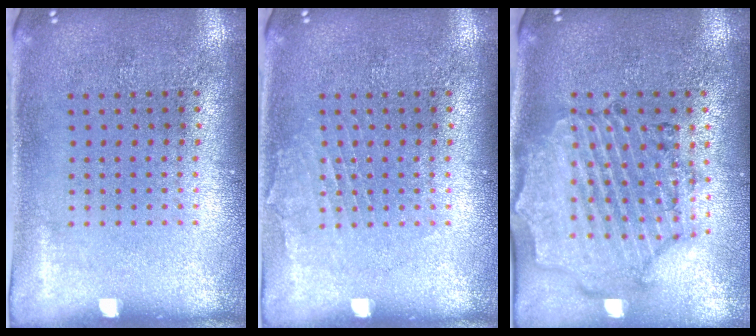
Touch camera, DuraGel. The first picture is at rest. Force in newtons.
{"total": 1.0, "press": 1.0, "slide": 0.1}
{"total": 1.5, "press": 1.5, "slide": 0.3}